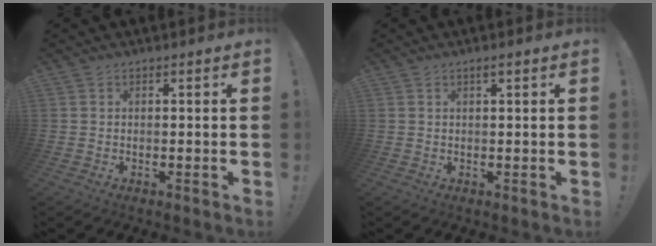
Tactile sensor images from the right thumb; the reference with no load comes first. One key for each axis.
{"total": 1.6, "fx": 0.7, "fy": 0.2, "fz": 1.4, "tx": -0.020, "ty": -0.002, "tz": 0.009}